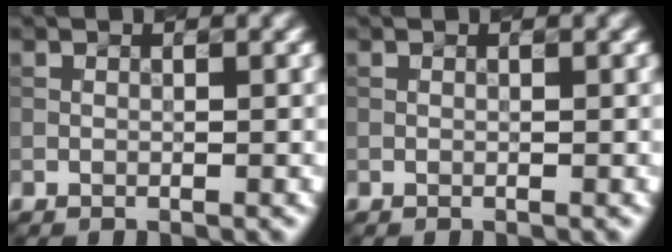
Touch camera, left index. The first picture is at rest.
{"total": 0.0}